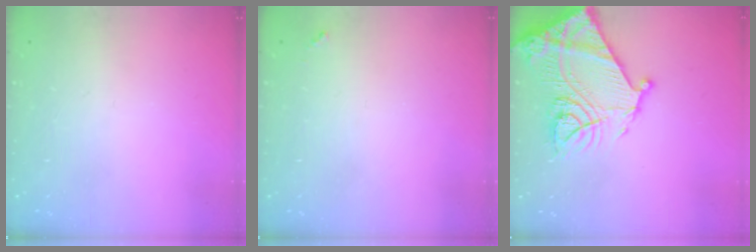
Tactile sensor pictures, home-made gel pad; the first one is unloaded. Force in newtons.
{"total": 3.5, "press": 3.5, "slide": 0.3}
{"total": 22.6, "press": 22.5, "slide": 2.0}